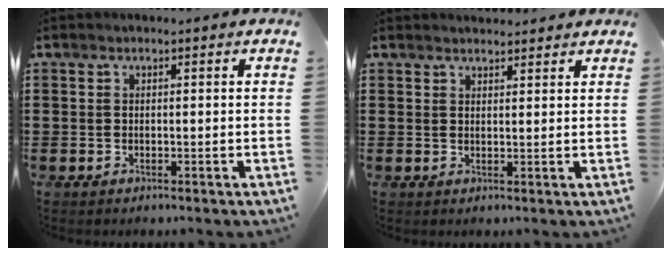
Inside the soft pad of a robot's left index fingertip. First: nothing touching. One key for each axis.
{"total": 1.6, "fx": 1.6, "fy": 0.3, "fz": 0.0, "tx": -0.004, "ty": 0.003, "tz": 0.032}